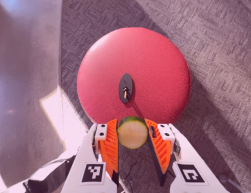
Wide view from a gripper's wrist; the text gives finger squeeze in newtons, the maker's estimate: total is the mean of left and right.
{"total": 13.1, "left": 13.1, "right": 13.2}